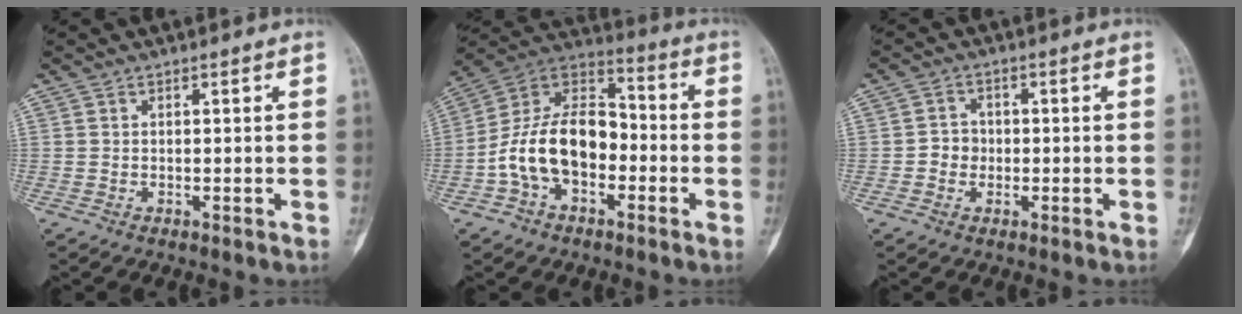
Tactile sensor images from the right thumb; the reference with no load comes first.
{"total": 16.5, "force": [-3.9, 10.4, 12.1], "torque": [-0.203, 0.055, -0.076]}
{"total": 3.2, "force": [-0.5, 2.9, 1.1], "torque": [0.003, 0.010, -0.017]}